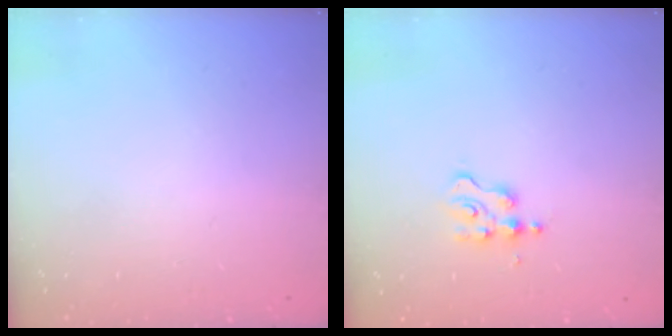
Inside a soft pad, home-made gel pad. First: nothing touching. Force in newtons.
{"total": 2.6, "press": 2.6, "slide": 0.3}